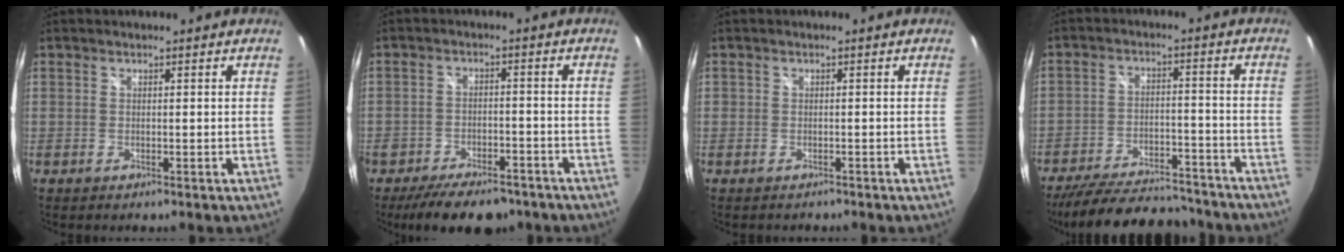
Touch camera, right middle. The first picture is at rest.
{"total": 12.5, "force": [-9.8, 5.2, 5.9], "torque": [-0.130, -0.012, -0.143]}
{"total": 1.3, "force": [-1.0, 0.9, 0.1], "torque": [-0.008, 0.002, -0.015]}
{"total": 21.5, "force": [-18.5, 6.4, 8.9], "torque": [-0.175, 0.000, -0.251]}